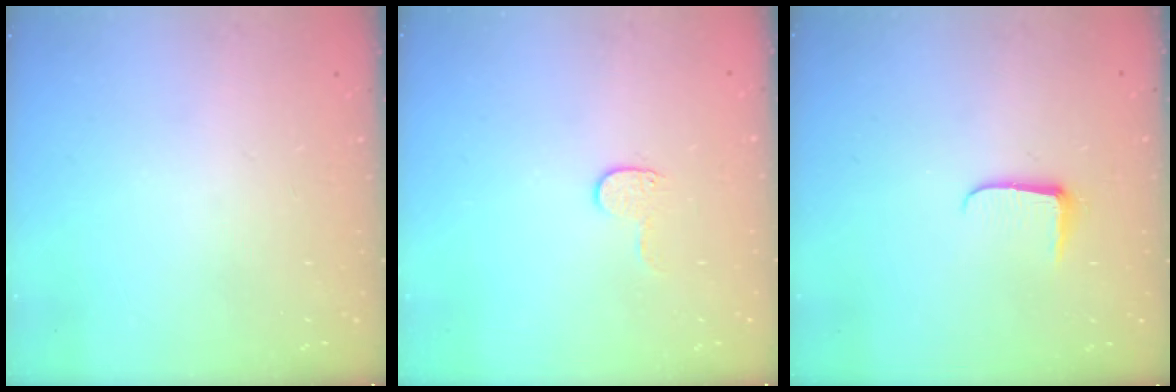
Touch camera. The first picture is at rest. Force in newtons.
{"total": 3.9, "press": 3.9, "slide": 0.4}
{"total": 6.2, "press": 6.1, "slide": 0.8}